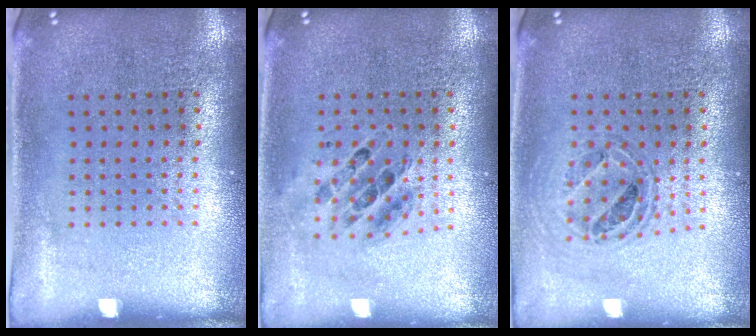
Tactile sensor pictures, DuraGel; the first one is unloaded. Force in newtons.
{"total": 0.7, "press": 0.7, "slide": 0.0}
{"total": 0.7, "press": 0.6, "slide": 0.2}